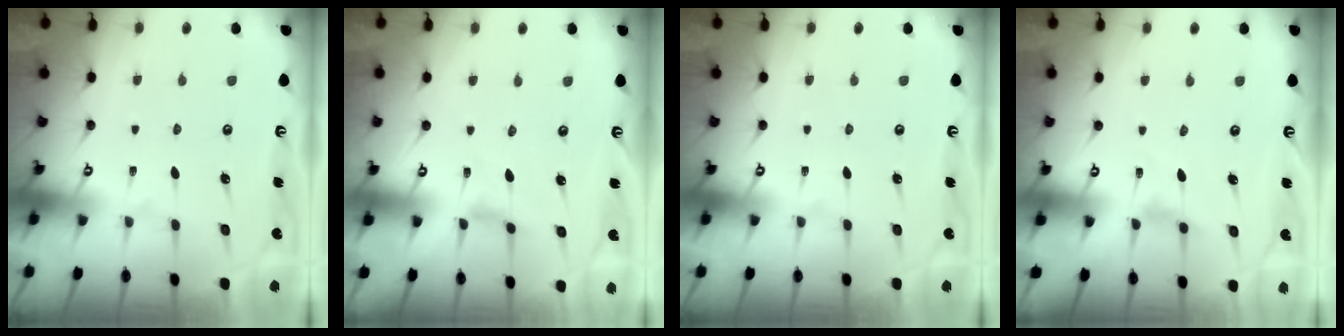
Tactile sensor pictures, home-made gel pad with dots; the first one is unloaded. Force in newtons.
{"total": 2.0, "press": 1.9, "slide": 0.5}
{"total": 0.0}
{"total": 2.5, "press": 2.5, "slide": 0.4}